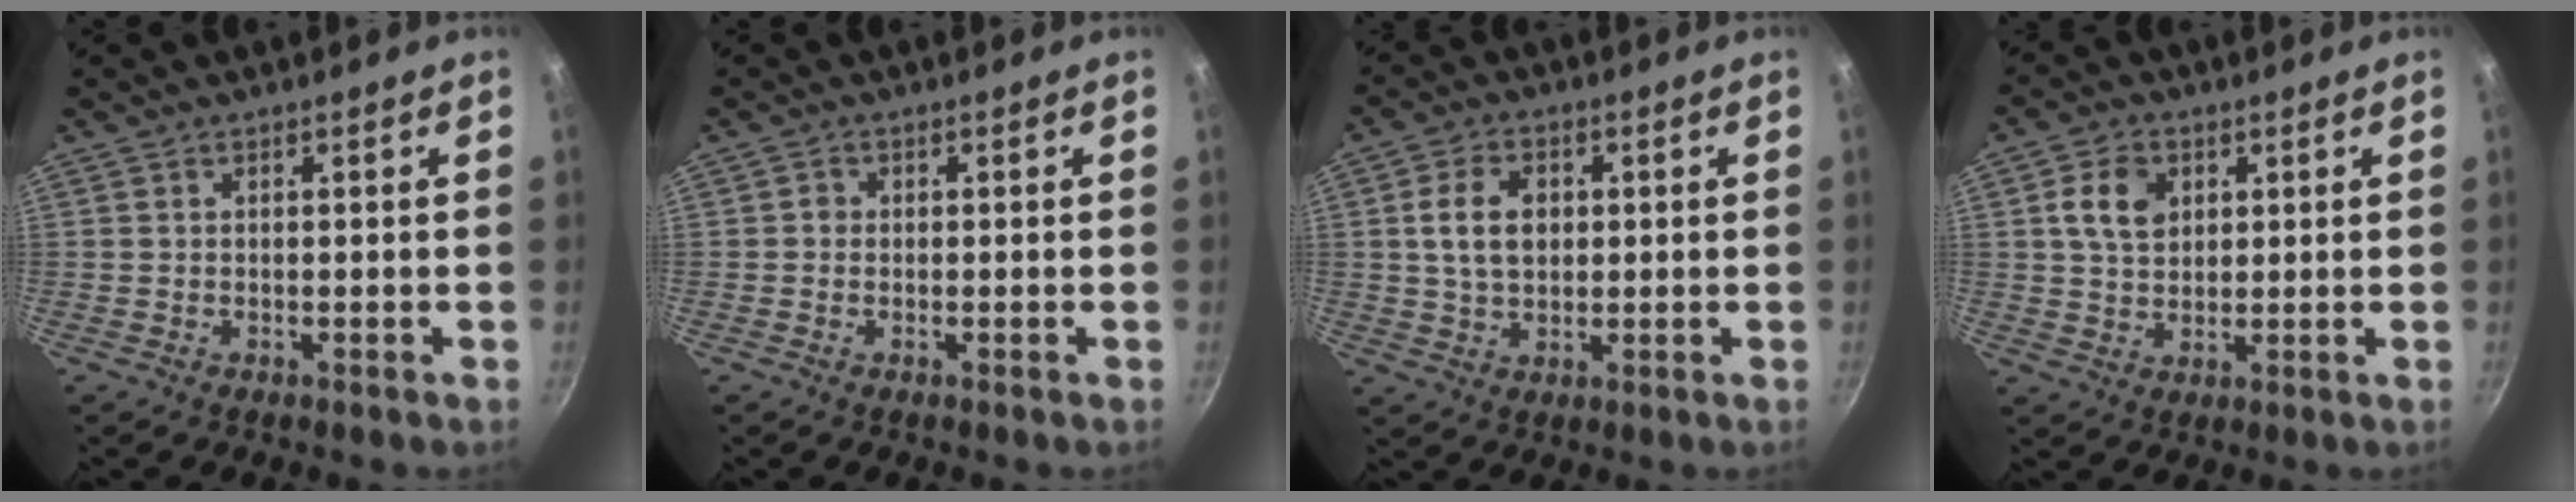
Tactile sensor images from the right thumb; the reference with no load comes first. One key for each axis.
{"total": 1.0, "fx": -0.1, "fy": 0.9, "fz": 0.3, "tx": -0.001, "ty": 0.004, "tz": -0.005}
{"total": 7.9, "fx": 1.2, "fy": 5.6, "fz": 5.5, "tx": -0.086, "ty": 0.006, "tz": 0.020}
{"total": 7.1, "fx": 2.2, "fy": 5.2, "fz": 4.3, "tx": -0.062, "ty": 0.001, "tz": 0.037}